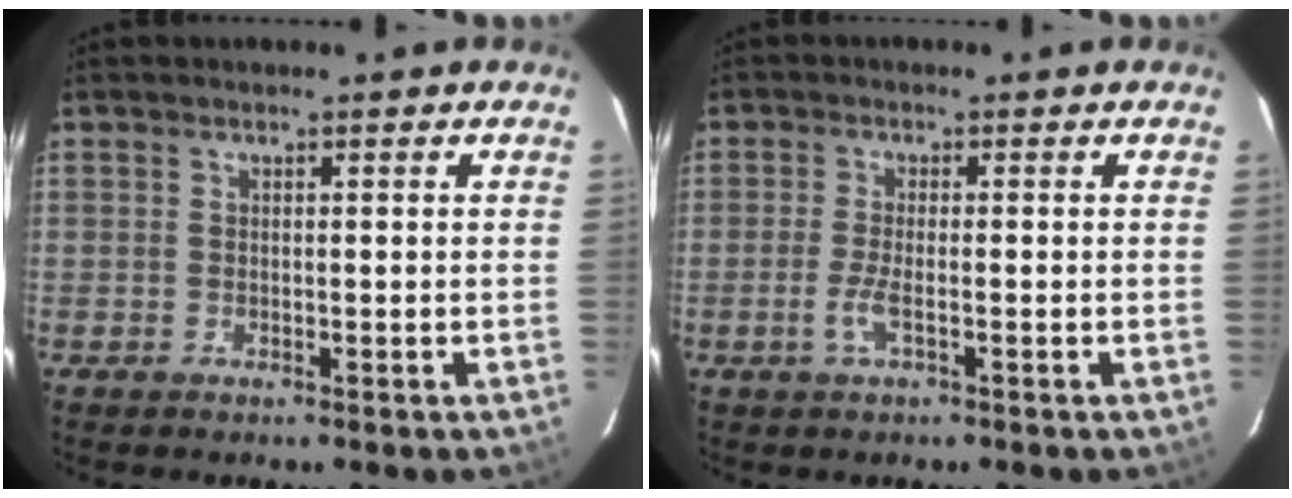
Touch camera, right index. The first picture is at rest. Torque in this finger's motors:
{"motor_torque": [-0.14, -0.05, 0.00, 0.00]}